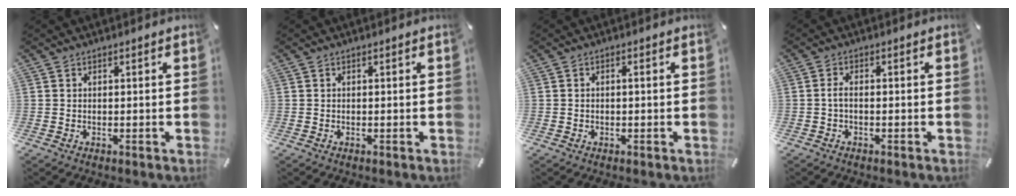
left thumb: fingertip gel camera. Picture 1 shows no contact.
{"total": 0.0}
{"total": 0.9, "force": [-0.3, 0.4, 0.7], "torque": [-0.014, 0.002, -0.006]}
{"total": 1.9, "force": [-0.7, 0.7, 1.7], "torque": [-0.039, 0.001, -0.017]}